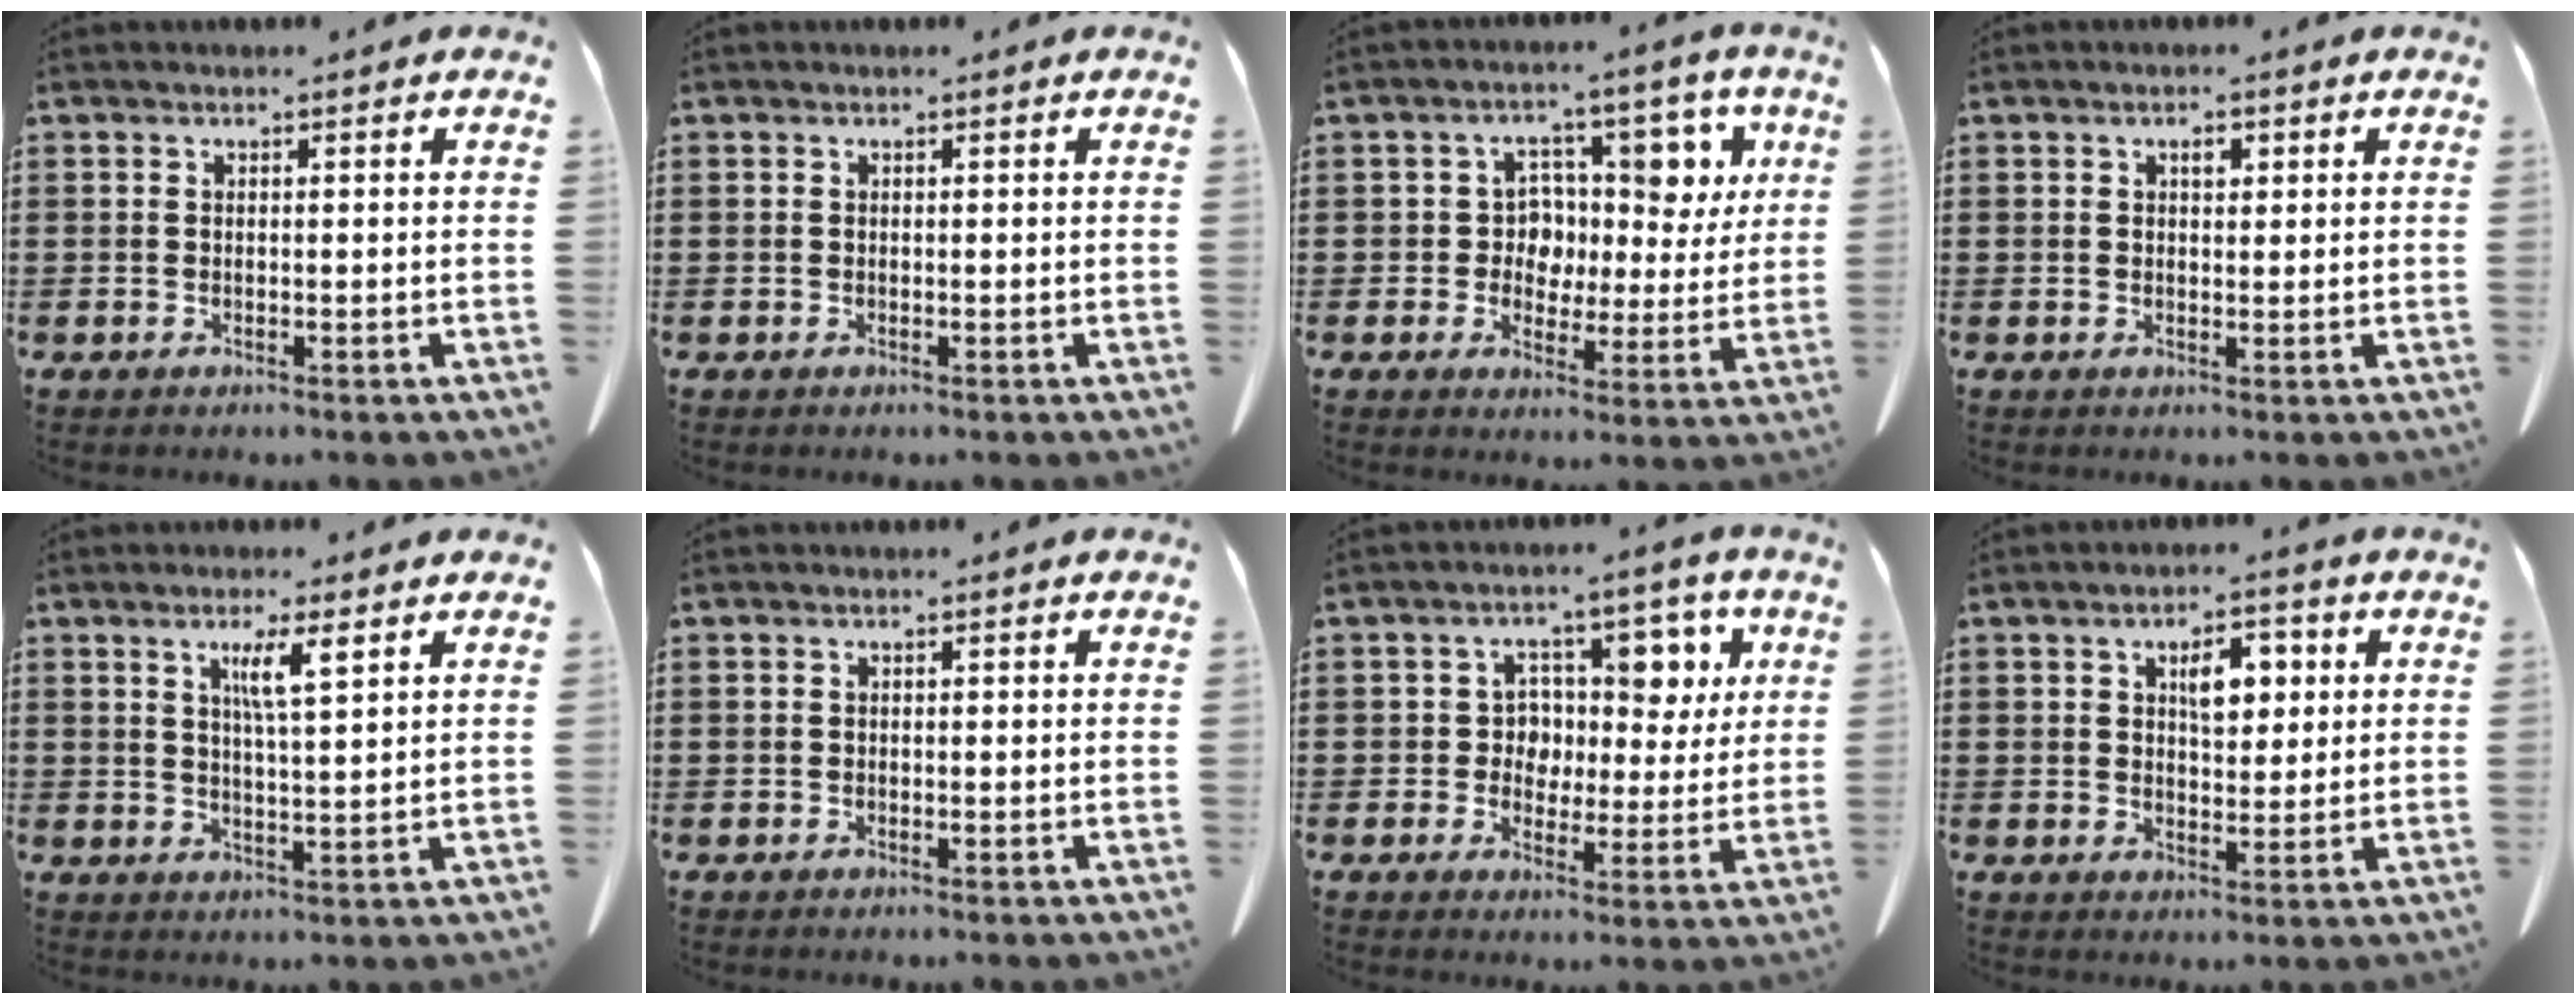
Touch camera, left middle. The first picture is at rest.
{"total": 0.0}
{"total": 7.4, "force": [3.0, 5.6, 3.8], "torque": [-0.086, -0.004, 0.050]}
{"total": 1.4, "force": [0.6, 0.7, 1.1], "torque": [-0.015, 0.003, 0.008]}
{"total": 4.4, "force": [2.5, -0.1, 3.6], "torque": [-0.068, -0.004, 0.039]}
{"total": 0.0}
{"total": 7.2, "force": [3.4, 5.3, 3.5], "torque": [-0.081, -0.004, 0.057]}
{"total": 5.0, "force": [2.0, 2.6, 3.7], "torque": [-0.056, 0.002, 0.027]}